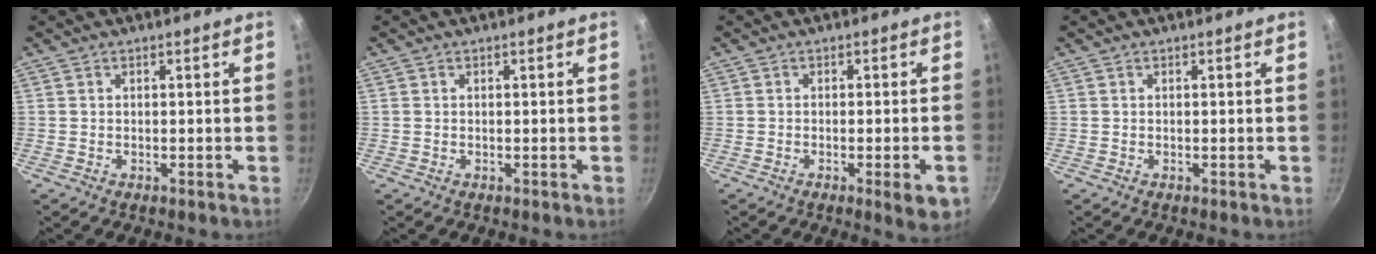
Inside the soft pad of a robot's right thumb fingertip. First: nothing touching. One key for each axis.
{"total": 0.0}
{"total": 5.3, "fx": -2.1, "fy": 1.0, "fz": 4.8, "tx": -0.057, "ty": 0.003, "tz": -0.026}
{"total": 0.0}